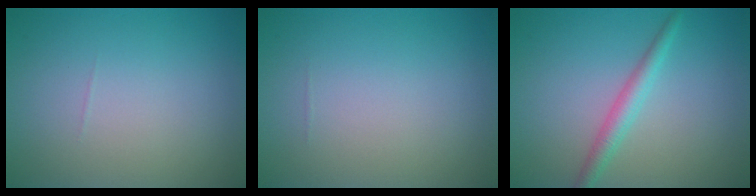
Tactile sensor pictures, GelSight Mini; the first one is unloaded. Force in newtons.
{"total": 0.0}
{"total": 2.3, "press": 2.3, "slide": 0.0}